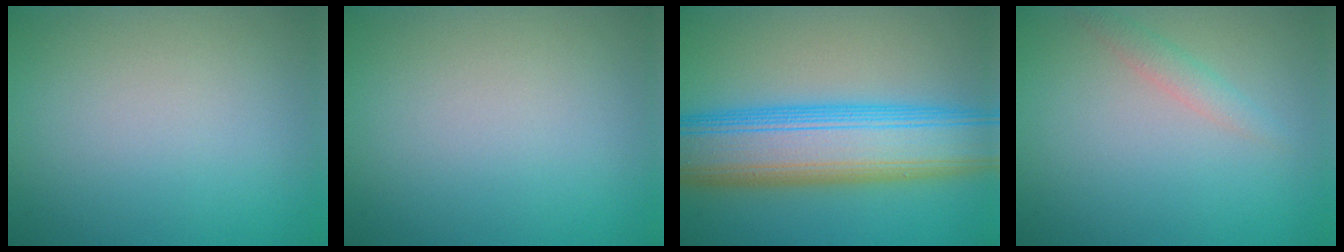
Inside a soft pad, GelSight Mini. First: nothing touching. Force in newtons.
{"total": 0.0}
{"total": 11.3, "press": 11.3, "slide": 0.4}
{"total": 1.4, "press": 1.4, "slide": 0.1}